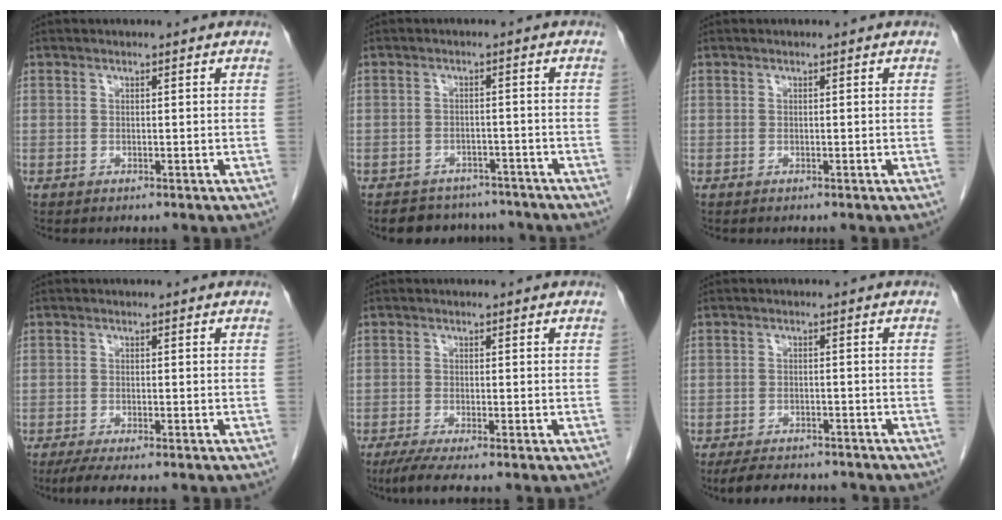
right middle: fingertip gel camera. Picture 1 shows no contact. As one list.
[{"total": 7.7, "force": [-6.9, 3.4, 0.8], "torque": [-0.002, 0.010, -0.085]}, {"total": 0.0}, {"total": 4.3, "force": [-3.3, 0.5, 2.7], "torque": [-0.046, -0.010, -0.053]}, {"total": 4.0, "force": [-2.9, -0.1, 2.7], "torque": [-0.052, -0.013, -0.056]}, {"total": 8.4, "force": [-7.4, 2.5, 3.1], "torque": [-0.049, -0.007, -0.105]}]